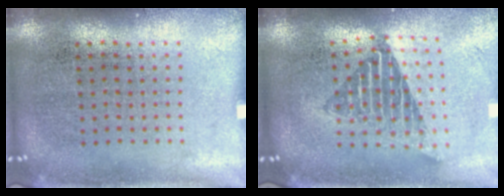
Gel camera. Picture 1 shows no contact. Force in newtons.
{"total": 1.7, "press": 1.4, "slide": 1.0}